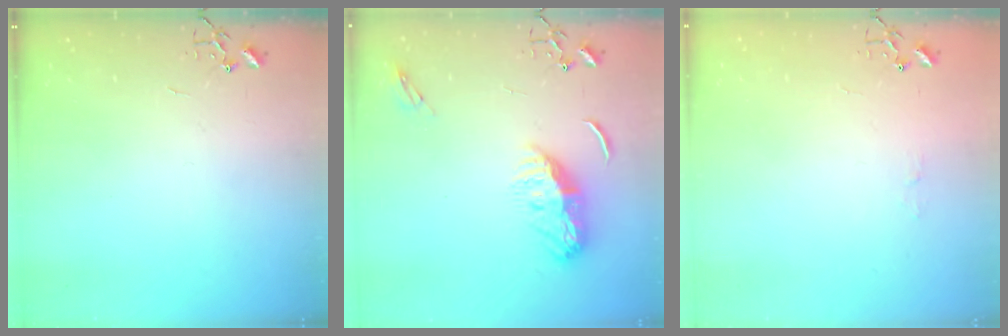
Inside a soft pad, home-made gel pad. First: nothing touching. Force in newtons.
{"total": 10.5, "press": 10.5, "slide": 0.4}
{"total": 3.9, "press": 3.9, "slide": 0.5}